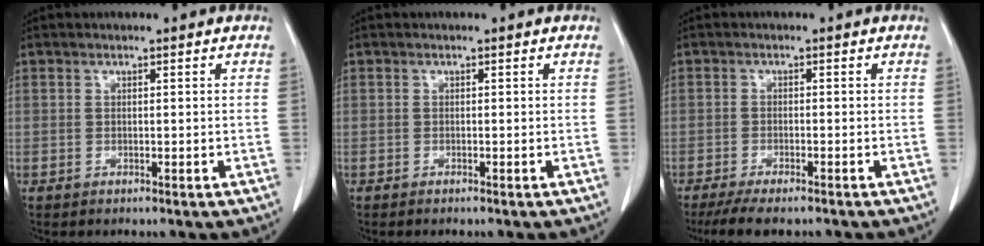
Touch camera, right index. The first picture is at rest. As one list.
[{"total": 0.6, "force": [-0.6, 0.0, 0.3], "torque": [-0.010, -0.002, -0.008]}, {"total": 7.4, "force": [-6.1, 1.4, 3.9], "torque": [-0.056, -0.013, -0.096]}]